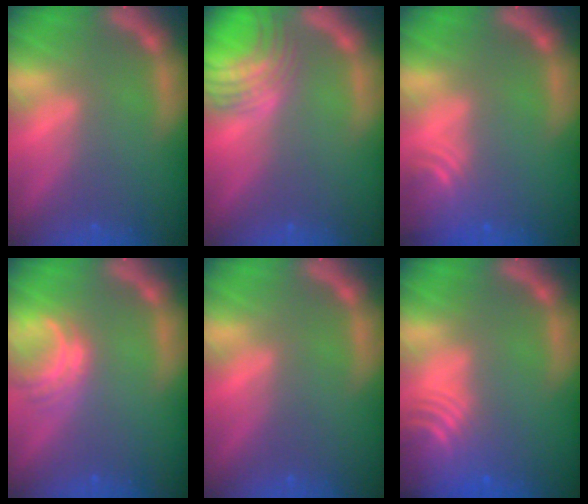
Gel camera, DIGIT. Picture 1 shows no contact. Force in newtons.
{"total": 7.0}
{"total": 4.0}
{"total": 3.0}
{"total": 0.0}
{"total": 8.6}